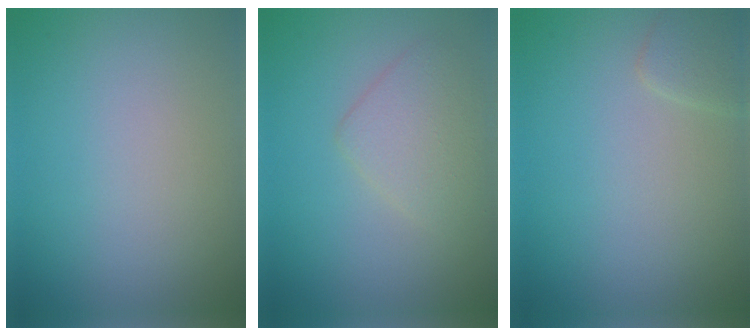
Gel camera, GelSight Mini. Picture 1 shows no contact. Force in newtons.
{"total": 3.0, "press": 3.0, "slide": 0.1}
{"total": 1.4, "press": 1.4, "slide": 0.1}